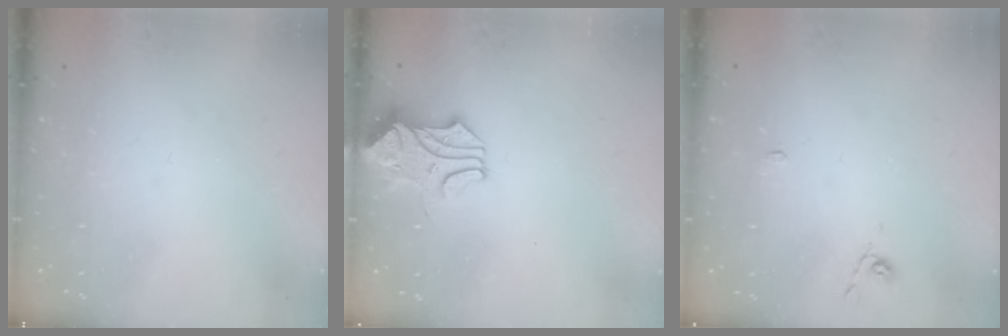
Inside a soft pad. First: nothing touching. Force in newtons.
{"total": 1.1, "press": 1.0, "slide": 0.2}
{"total": 2.6, "press": 2.6, "slide": 0.3}